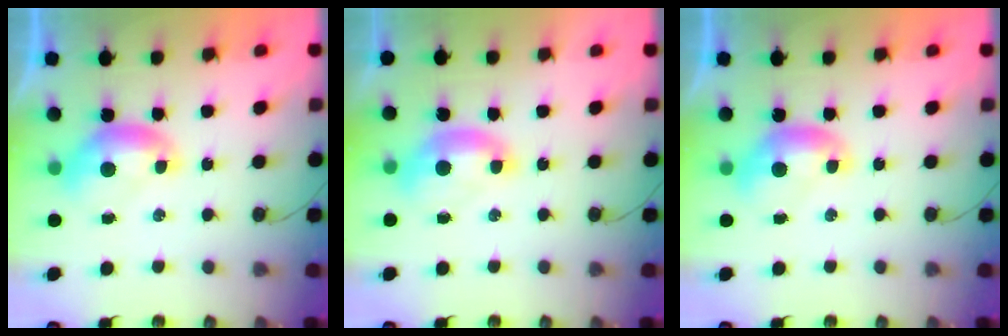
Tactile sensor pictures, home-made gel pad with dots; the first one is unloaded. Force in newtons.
{"total": 1.6, "press": 1.5, "slide": 0.6}
{"total": 0.0}